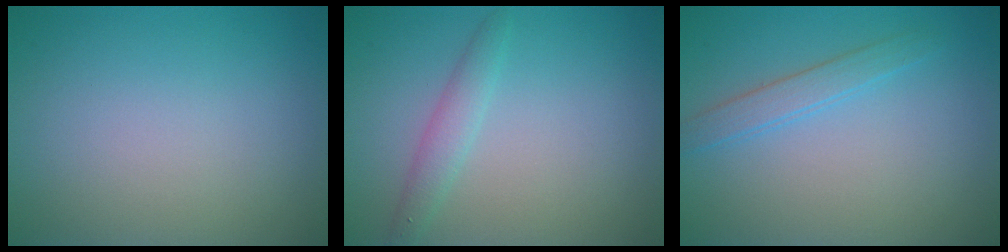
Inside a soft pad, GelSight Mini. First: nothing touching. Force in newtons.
{"total": 1.8, "press": 1.8, "slide": 0.0}
{"total": 1.8, "press": 1.8, "slide": 0.1}